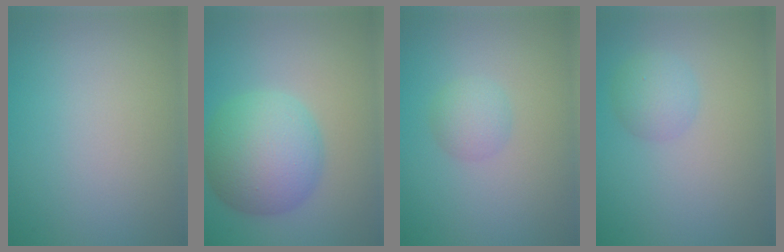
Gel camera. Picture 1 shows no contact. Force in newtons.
{"total": 7.8, "press": 7.8, "slide": 0.1}
{"total": 1.8, "press": 1.8, "slide": 0.0}
{"total": 2.2, "press": 2.2, "slide": 0.0}